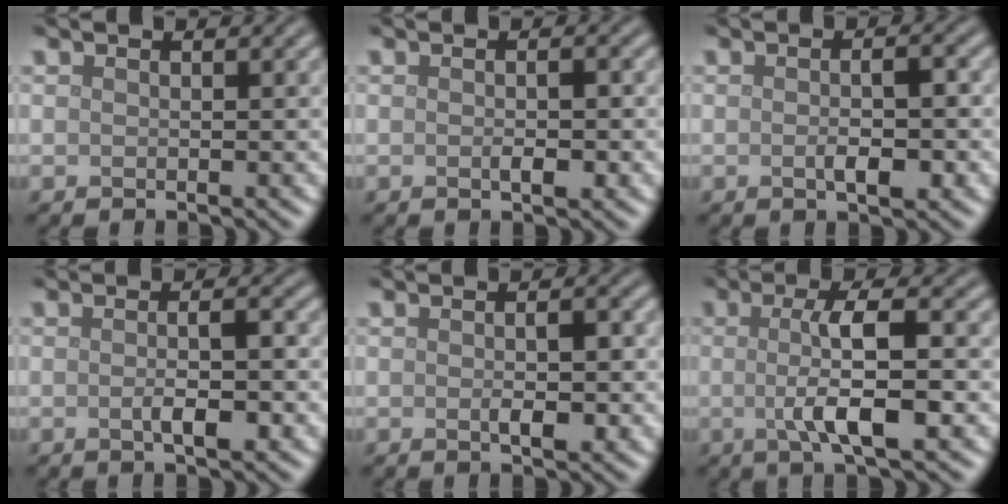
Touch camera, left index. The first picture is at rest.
{"total": 1.6, "force": [-0.3, 0.5, 1.4], "torque": [-0.024, -0.001, -0.005]}
{"total": 2.7, "force": [-0.5, 0.8, 2.5], "torque": [-0.043, -0.003, -0.008]}
{"total": 2.7, "force": [-0.4, 0.6, 2.6], "torque": [-0.045, -0.003, -0.008]}
{"total": 2.4, "force": [-0.3, 0.9, 2.2], "torque": [-0.036, -0.004, -0.004]}
{"total": 5.7, "force": [-0.4, 1.3, 5.5], "torque": [-0.092, -0.001, -0.009]}